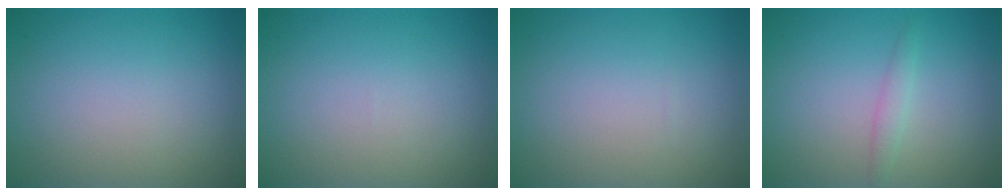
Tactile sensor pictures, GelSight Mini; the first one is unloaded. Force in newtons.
{"total": 0.0}
{"total": 0.0}
{"total": 1.2, "press": 1.2, "slide": 0.1}